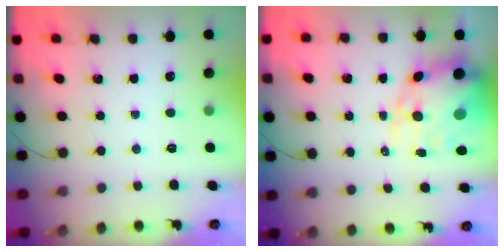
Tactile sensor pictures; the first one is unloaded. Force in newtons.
{"total": 15.0, "press": 14.5, "slide": 3.8}